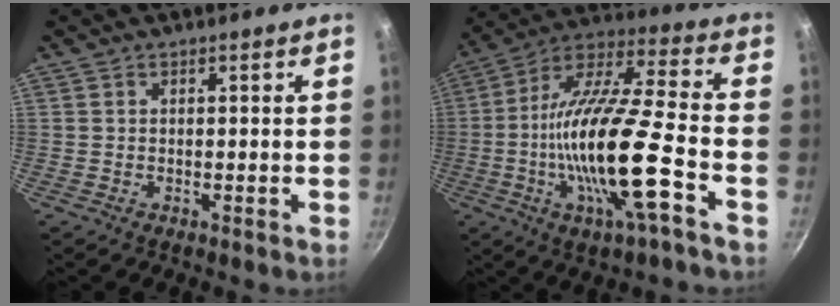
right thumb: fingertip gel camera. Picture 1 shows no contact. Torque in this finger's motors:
{"motor_torque": [2.67, 2.34, 2.32, -0.46, 0.40]}